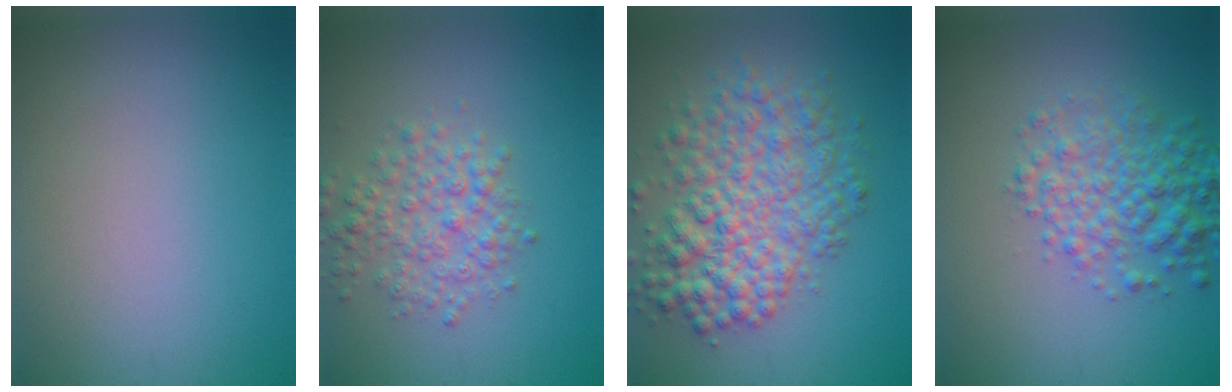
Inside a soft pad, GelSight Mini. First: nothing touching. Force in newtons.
{"total": 3.7, "press": 3.7, "slide": 0.1}
{"total": 7.6, "press": 7.6, "slide": 0.2}
{"total": 5.0, "press": 5.0, "slide": 0.1}